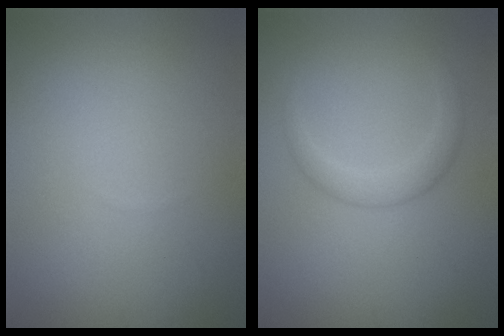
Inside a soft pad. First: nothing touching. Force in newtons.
{"total": 1.5, "press": 1.5, "slide": 0.1}